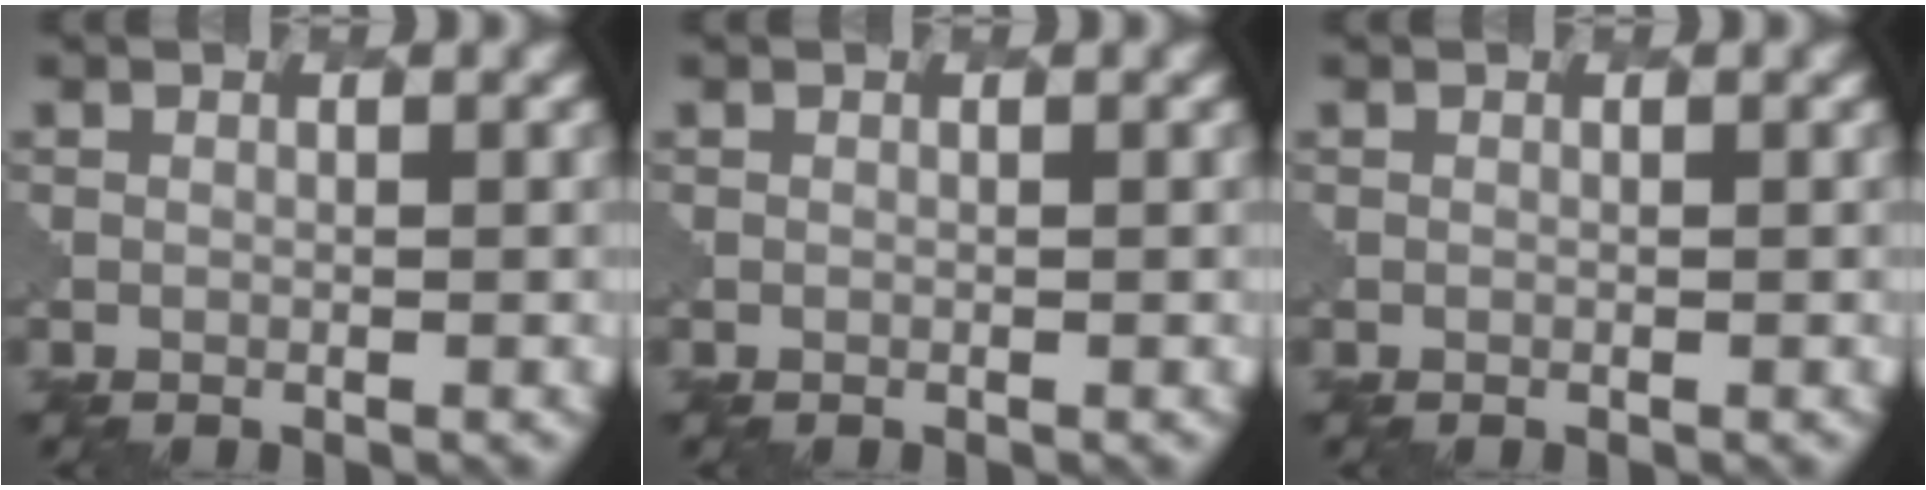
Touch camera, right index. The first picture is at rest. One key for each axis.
{"total": 0.0}
{"total": 0.0}